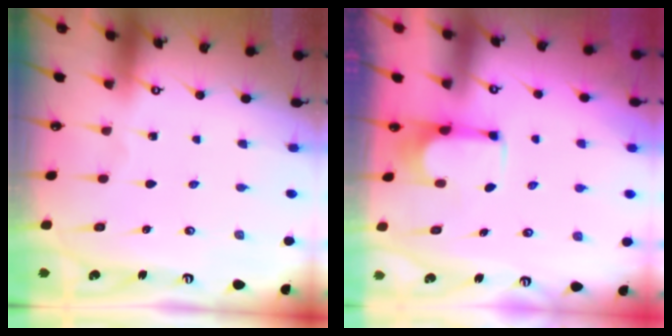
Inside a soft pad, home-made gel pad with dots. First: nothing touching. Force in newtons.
{"total": 5.1, "press": 5.0, "slide": 0.6}